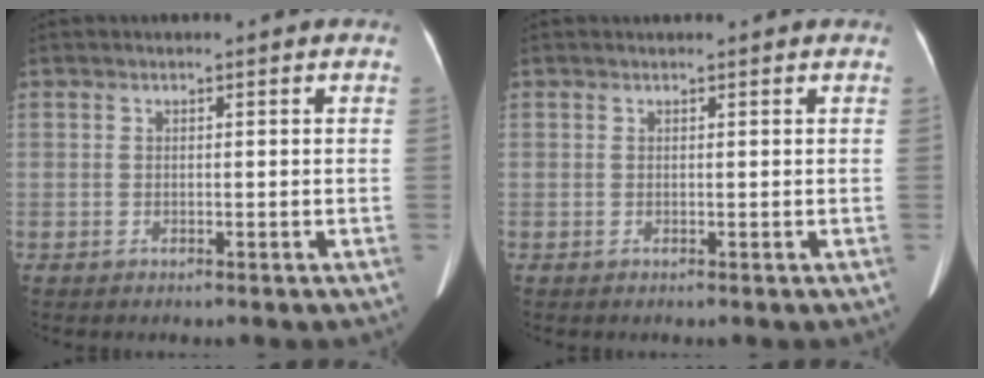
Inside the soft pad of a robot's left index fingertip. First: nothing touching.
{"total": 1.3, "force": [1.2, 0.0, 0.3], "torque": [-0.008, 0.018, 0.019]}